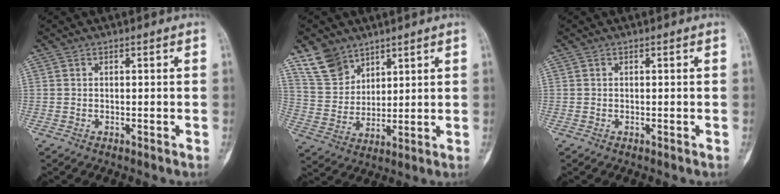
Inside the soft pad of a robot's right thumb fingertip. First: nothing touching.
{"total": 9.1, "force": [6.7, 5.7, 2.4], "torque": [-0.025, -0.034, 0.144]}
{"total": 0.0}